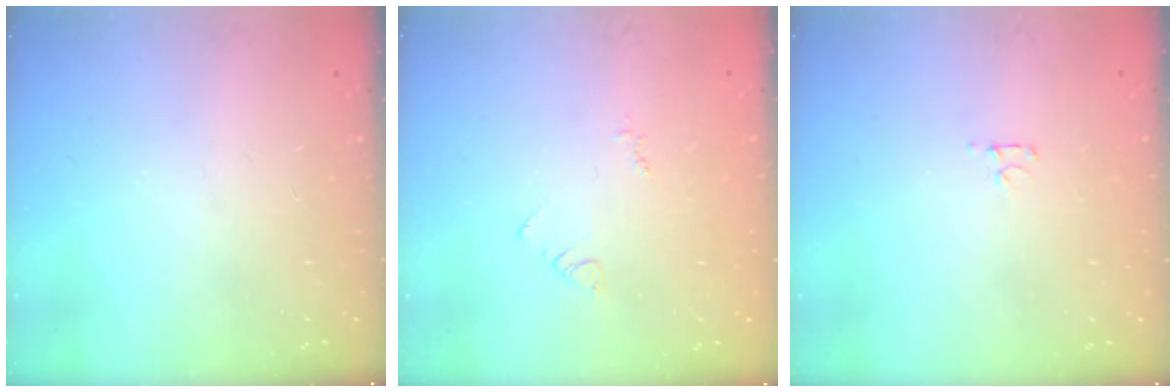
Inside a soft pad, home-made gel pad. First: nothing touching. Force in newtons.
{"total": 2.9, "press": 2.9, "slide": 0.4}
{"total": 2.7, "press": 2.7, "slide": 0.3}